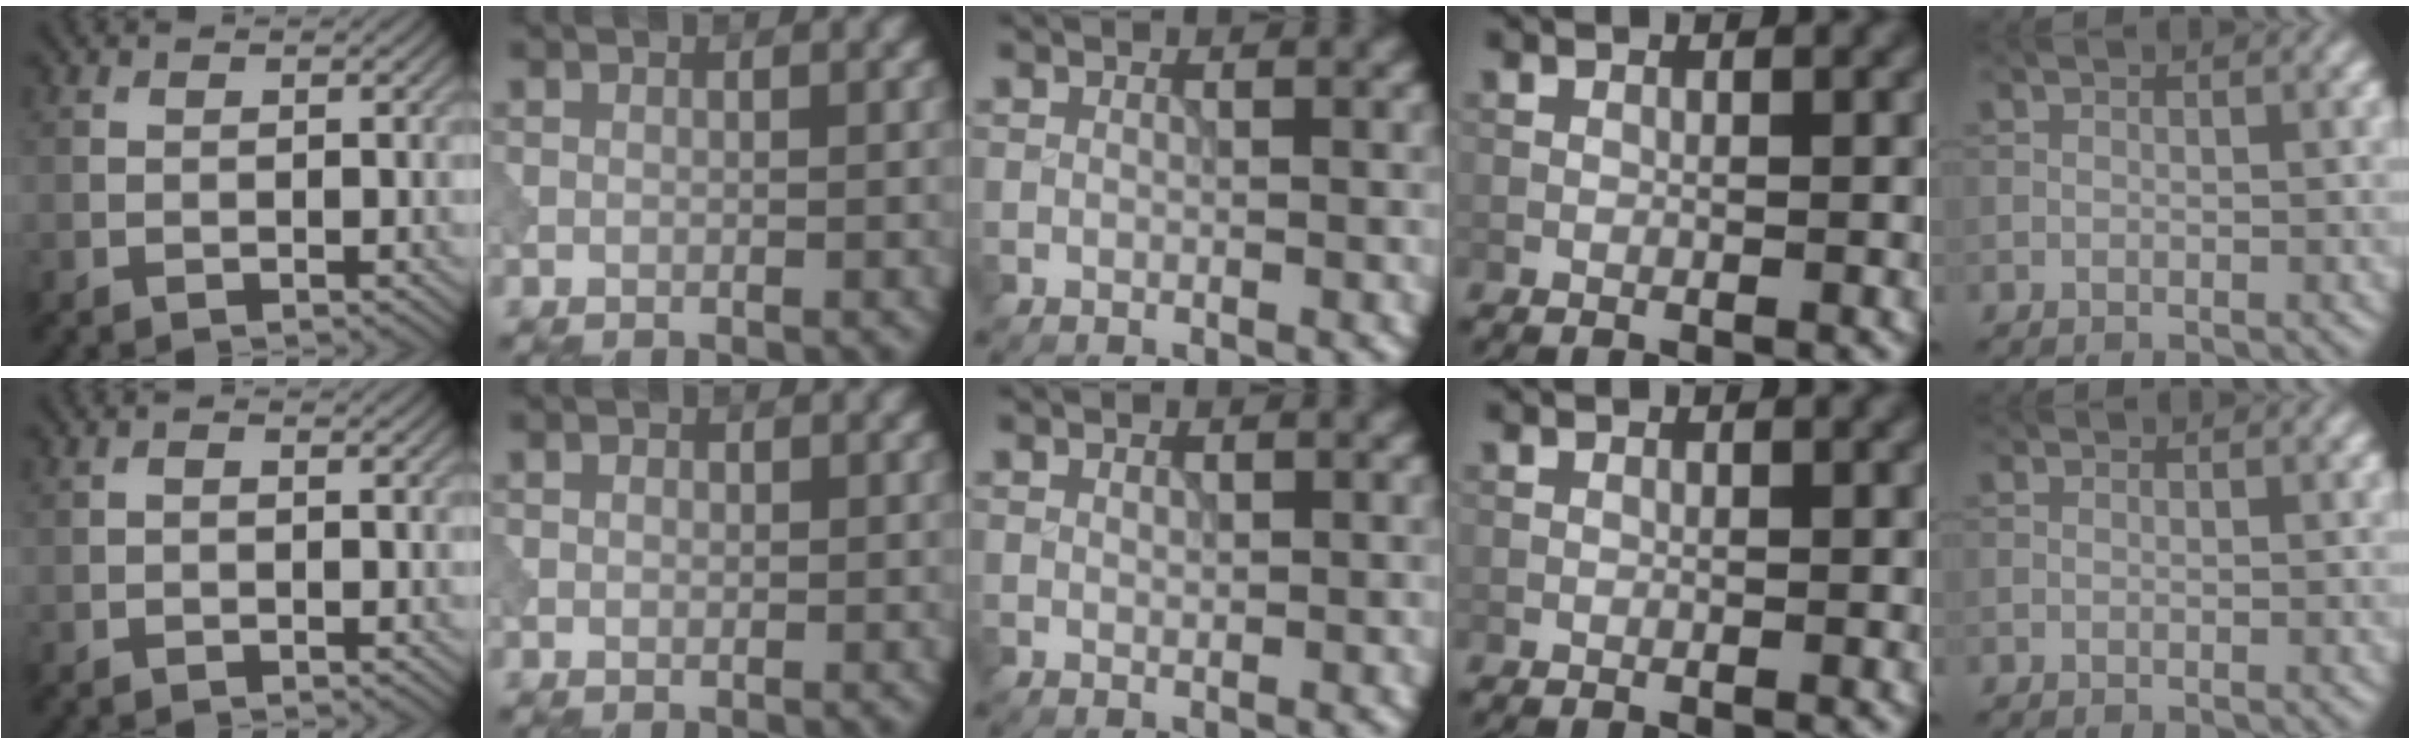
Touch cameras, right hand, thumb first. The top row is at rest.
{"thumb": {"total": 0.5, "force": [-0.1, 0.2, 0.5], "torque": [-0.008, 0.001, -0.002]}, "index": {"total": 0.5, "force": [0.2, 0.4, 0.3], "torque": [-0.004, 0.000, 0.002]}, "middle": {"total": 0.5, "force": [0.3, 0.3, 0.3], "torque": [-0.006, 0.000, 0.006]}, "little": {"total": 0.8, "force": [-0.1, -0.5, -0.6], "torque": [0.000, -0.016, 0.009]}}